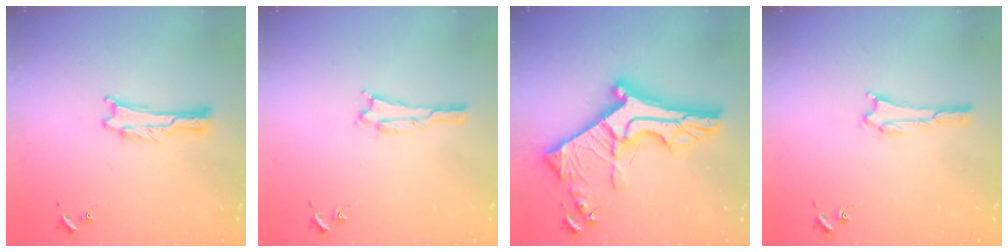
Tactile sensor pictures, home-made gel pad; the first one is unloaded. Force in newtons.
{"total": 1.1, "press": 1.1, "slide": 0.1}
{"total": 12.7, "press": 12.6, "slide": 1.3}
{"total": 1.6, "press": 1.6, "slide": 0.1}